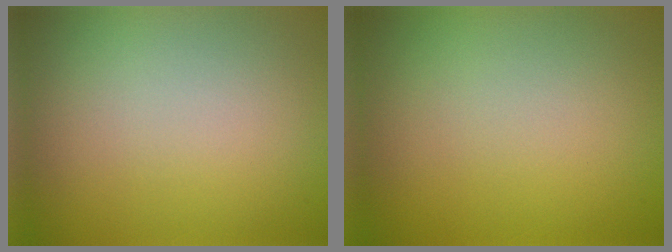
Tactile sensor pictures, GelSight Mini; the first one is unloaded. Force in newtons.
{"total": 0.0}